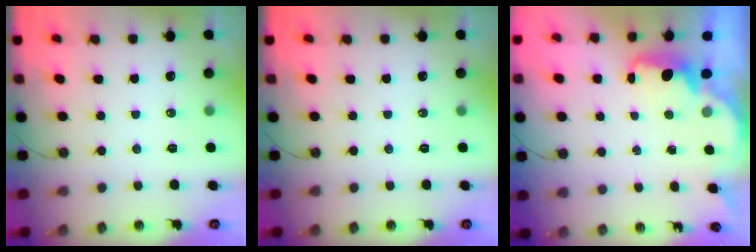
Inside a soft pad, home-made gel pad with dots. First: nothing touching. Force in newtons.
{"total": 0.0}
{"total": 2.4, "press": 2.3, "slide": 0.6}